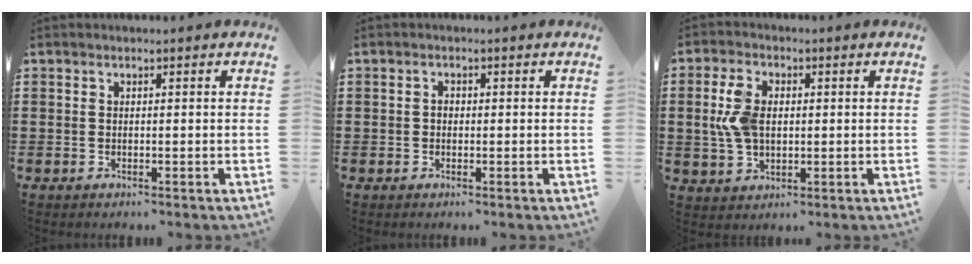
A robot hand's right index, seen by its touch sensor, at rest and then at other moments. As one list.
[{"total": 1.0, "force": [-0.1, 0.7, 0.6], "torque": [-0.012, 0.003, -0.002]}, {"total": 6.5, "force": [0.5, 4.0, 5.1], "torque": [-0.133, 0.006, 0.000]}]